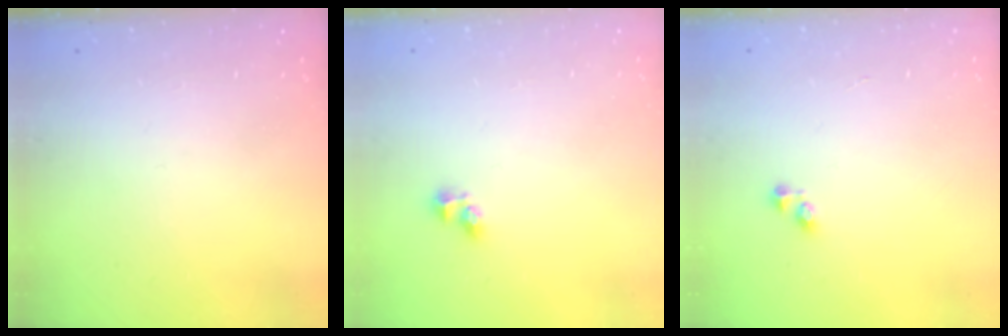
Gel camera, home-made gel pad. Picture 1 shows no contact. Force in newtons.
{"total": 2.7, "press": 2.5, "slide": 1.0}
{"total": 2.2, "press": 2.2, "slide": 0.3}